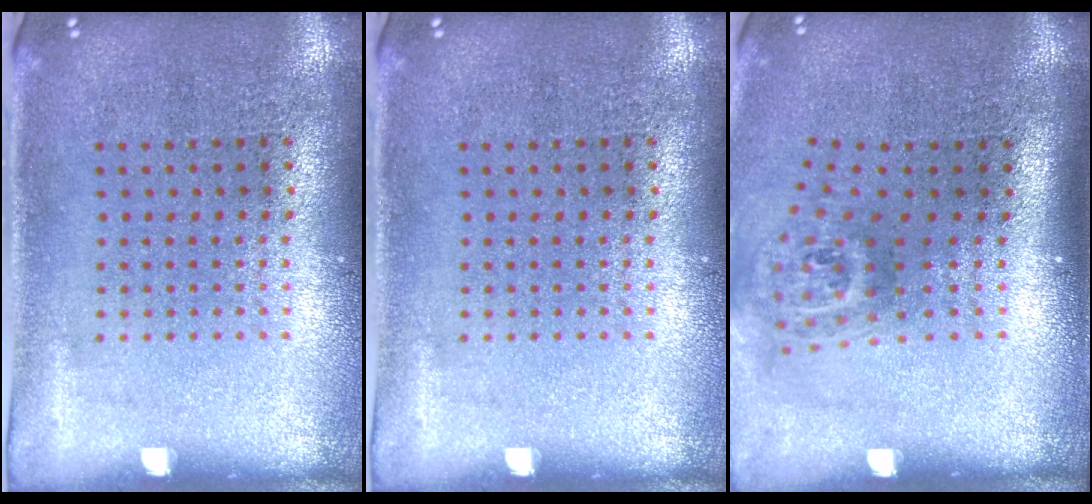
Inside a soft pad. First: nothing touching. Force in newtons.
{"total": 0.0}
{"total": 1.8, "press": 1.2, "slide": 1.4}